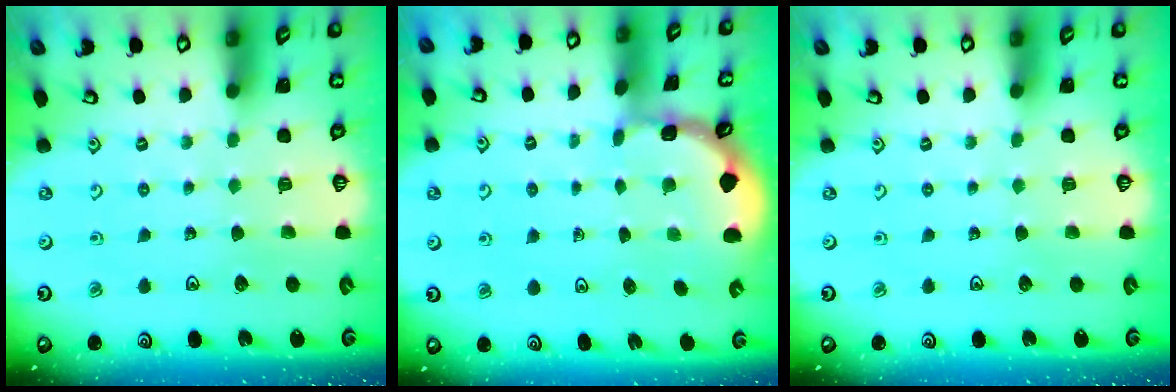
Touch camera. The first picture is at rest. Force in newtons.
{"total": 1.5, "press": 1.5, "slide": 0.2}
{"total": 0.0}